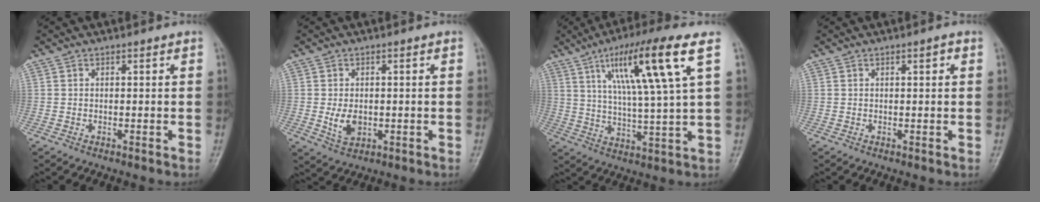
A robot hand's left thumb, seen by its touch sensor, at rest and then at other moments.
{"total": 4.2, "force": [-0.6, 2.9, 3.0], "torque": [-0.046, -0.003, -0.003]}
{"total": 16.2, "force": [6.6, 1.1, 14.7], "torque": [-0.260, -0.015, 0.111]}
{"total": 1.2, "force": [0.4, 0.3, 1.1], "torque": [-0.016, 0.002, 0.004]}